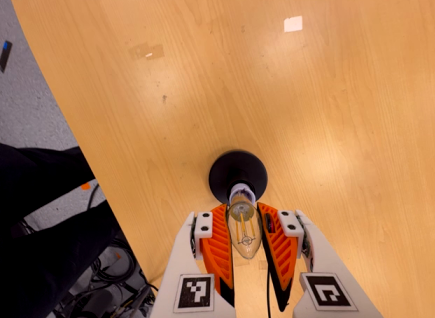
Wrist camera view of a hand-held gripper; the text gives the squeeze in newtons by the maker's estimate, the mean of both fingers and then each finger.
{"total": 19.5, "left": 21.8, "right": 17.2}